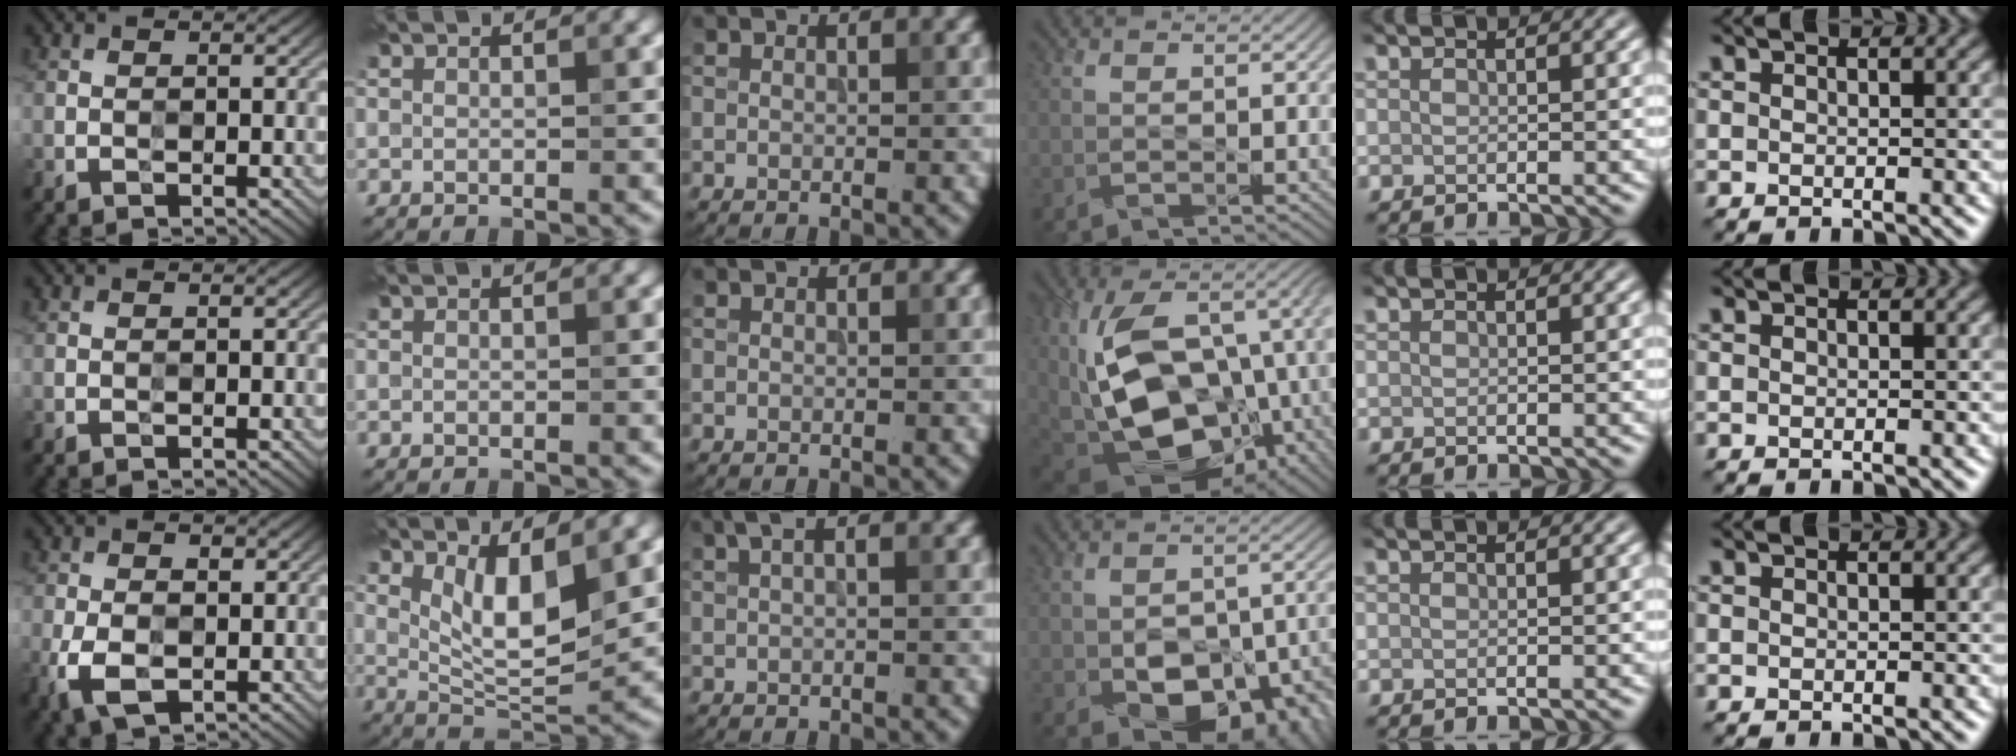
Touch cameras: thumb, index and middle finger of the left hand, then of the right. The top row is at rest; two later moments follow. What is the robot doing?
{"motion": "wipe", "object": "mirror"}